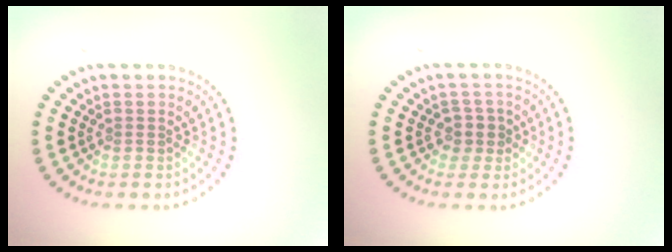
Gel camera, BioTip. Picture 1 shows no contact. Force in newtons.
{"total": 1.7, "press": 1.4, "slide": 1.0}